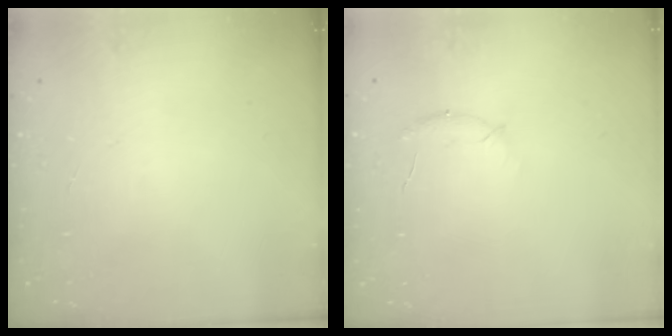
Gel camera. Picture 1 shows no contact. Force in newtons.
{"total": 6.9, "press": 6.7, "slide": 1.8}